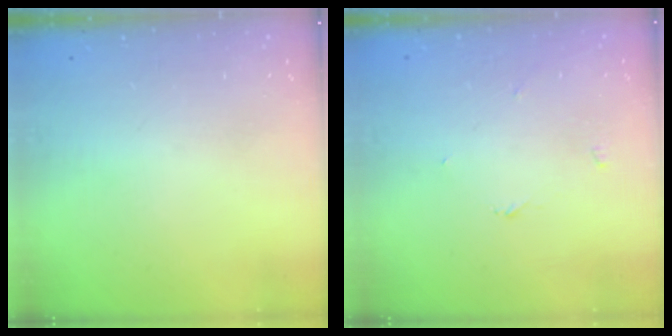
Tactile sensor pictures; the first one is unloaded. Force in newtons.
{"total": 2.5, "press": 2.5, "slide": 0.3}